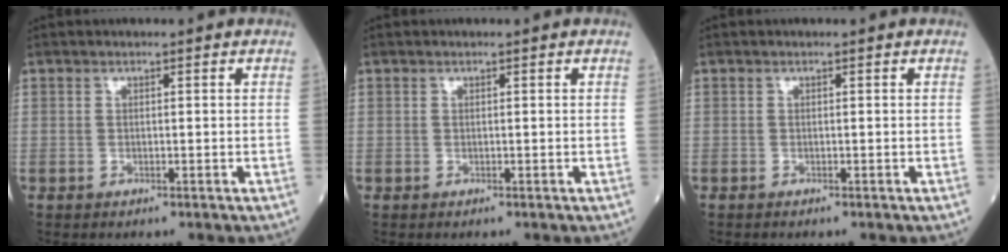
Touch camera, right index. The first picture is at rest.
{"total": 0.0}
{"total": 0.0}